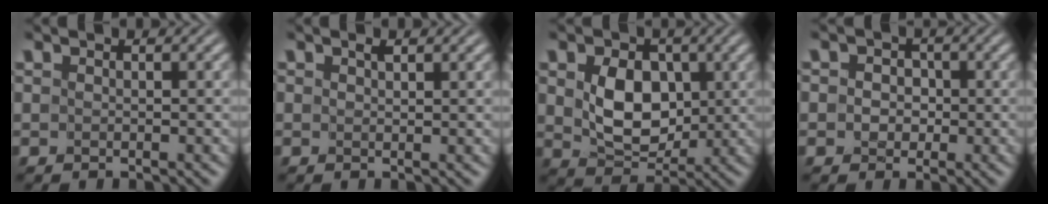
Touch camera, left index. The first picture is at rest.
{"total": 0.8, "force": [0.6, 0.2, 0.4], "torque": [-0.004, -0.002, 0.011]}
{"total": 4.9, "force": [0.5, 3.6, 3.3], "torque": [-0.067, -0.008, 0.013]}
{"total": 2.0, "force": [0.0, 1.9, 0.6], "torque": [0.014, 0.007, -0.016]}